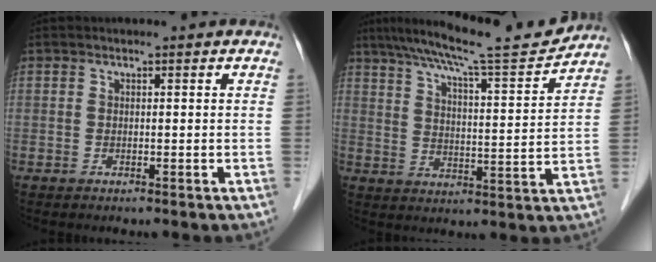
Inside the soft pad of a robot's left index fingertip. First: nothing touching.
{"total": 14.2, "force": [13.0, -1.0, 5.7], "torque": [-0.099, -0.011, 0.194]}